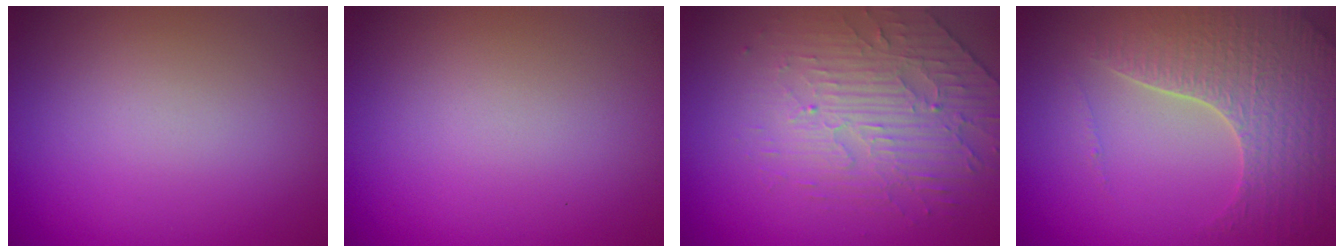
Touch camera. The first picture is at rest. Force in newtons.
{"total": 0.0}
{"total": 4.5, "press": 3.4, "slide": 3.0}
{"total": 5.1, "press": 4.5, "slide": 2.3}